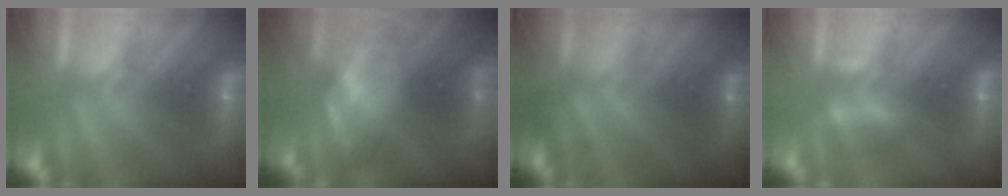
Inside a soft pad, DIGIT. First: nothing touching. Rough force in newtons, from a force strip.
{"total": 7.5}
{"total": 4.7}
{"total": 2.2}